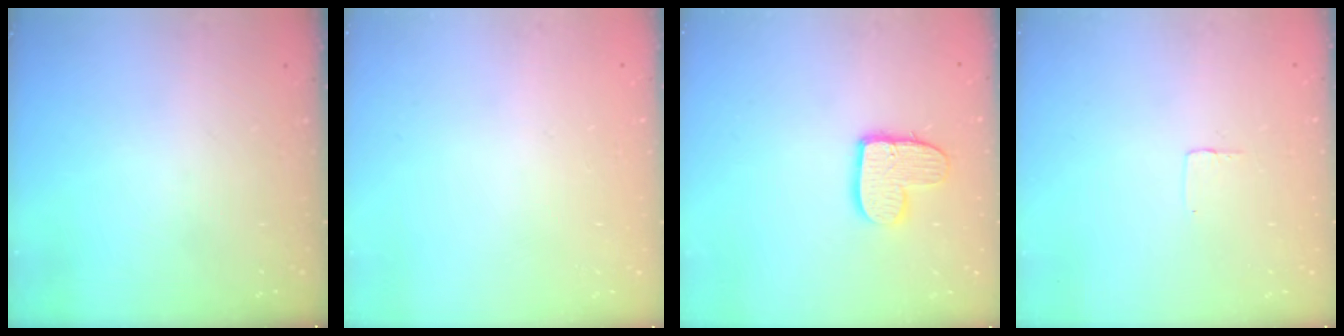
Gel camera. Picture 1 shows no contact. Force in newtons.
{"total": 0.0}
{"total": 10.9, "press": 10.8, "slide": 0.7}
{"total": 2.5, "press": 2.5, "slide": 0.1}